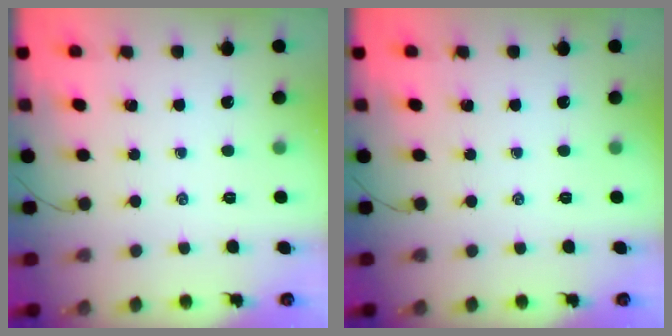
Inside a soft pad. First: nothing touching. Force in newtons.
{"total": 0.0}